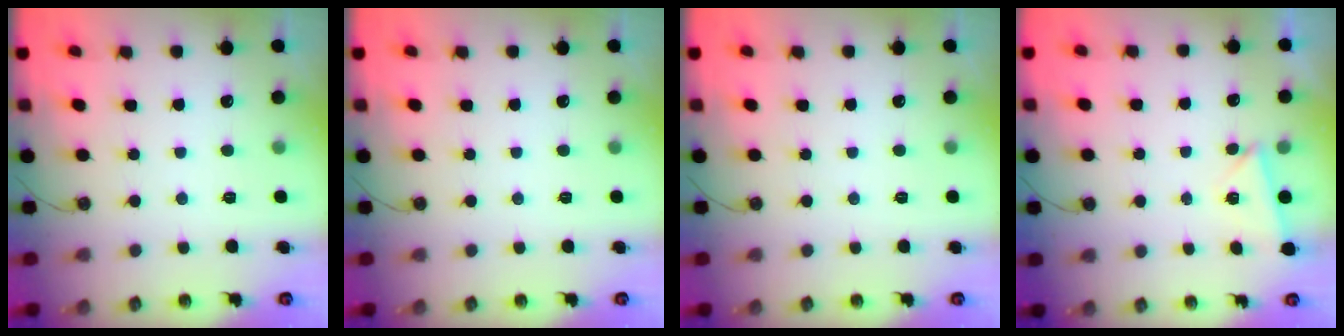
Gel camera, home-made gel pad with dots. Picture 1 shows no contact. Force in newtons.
{"total": 0.0}
{"total": 0.0}
{"total": 2.0, "press": 1.7, "slide": 1.0}